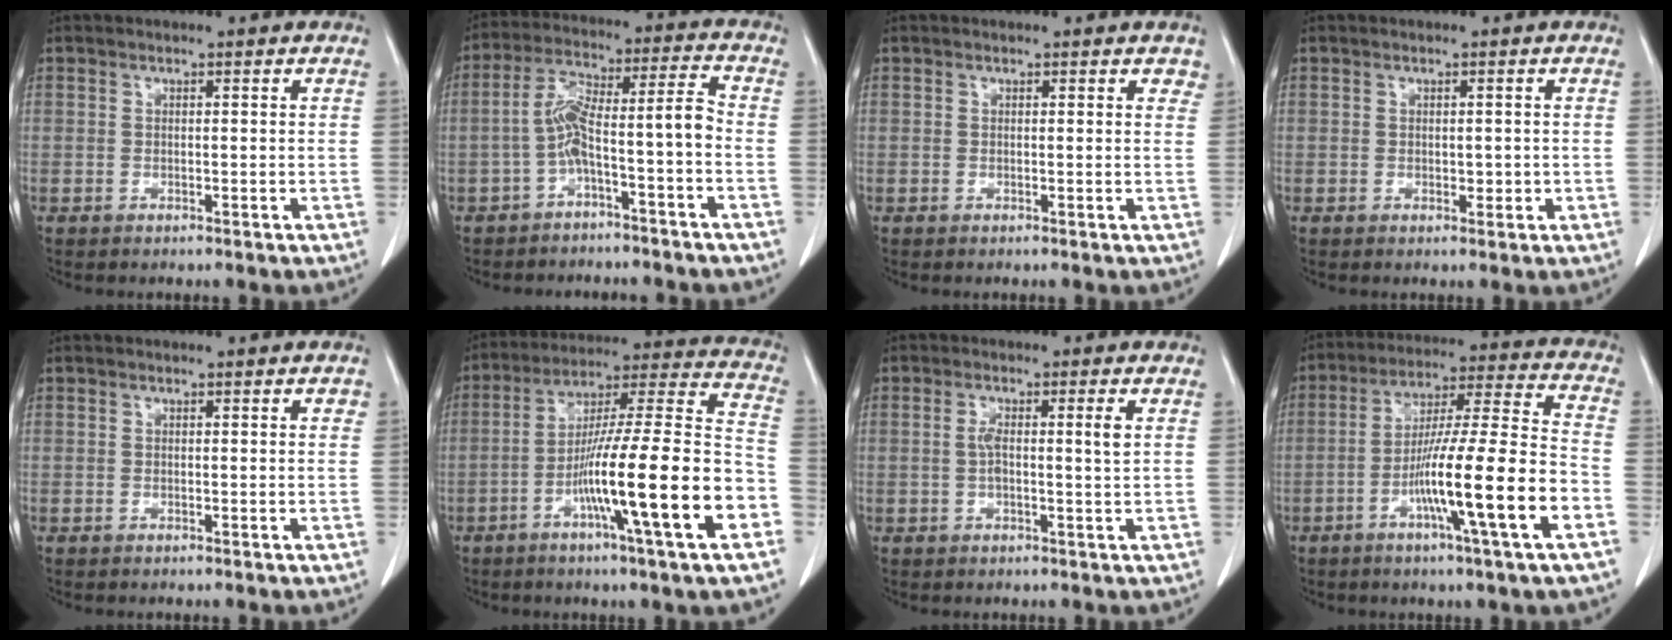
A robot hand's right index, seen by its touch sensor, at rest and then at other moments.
{"total": 8.4, "force": [-3.2, 0.4, 7.8], "torque": [-0.141, 0.044, -0.054]}
{"total": 1.6, "force": [1.2, 0.7, 0.7], "torque": [0.003, -0.001, 0.002]}
{"total": 1.4, "force": [-0.1, 0.9, 1.0], "torque": [-0.011, 0.000, 0.003]}
{"total": 0.7, "force": [0.3, 0.2, 0.6], "torque": [-0.006, 0.001, 0.001]}
{"total": 20.9, "force": [-7.6, 0.1, 19.5], "torque": [-0.292, -0.004, -0.128]}
{"total": 3.7, "force": [0.6, 0.1, 3.6], "torque": [-0.069, 0.004, 0.011]}
{"total": 16.5, "force": [-6.1, -0.7, 15.3], "torque": [-0.266, -0.004, -0.102]}